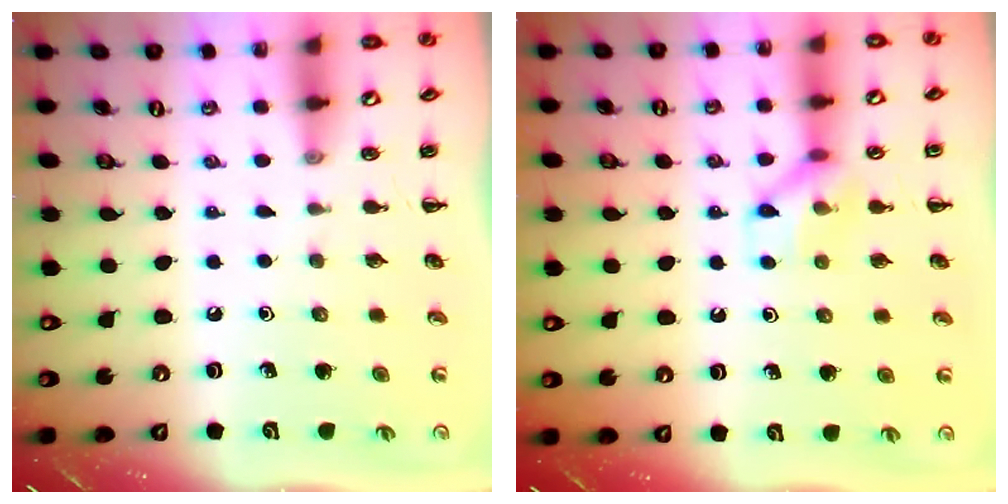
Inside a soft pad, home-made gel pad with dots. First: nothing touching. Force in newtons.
{"total": 9.3, "press": 9.3, "slide": 0.6}